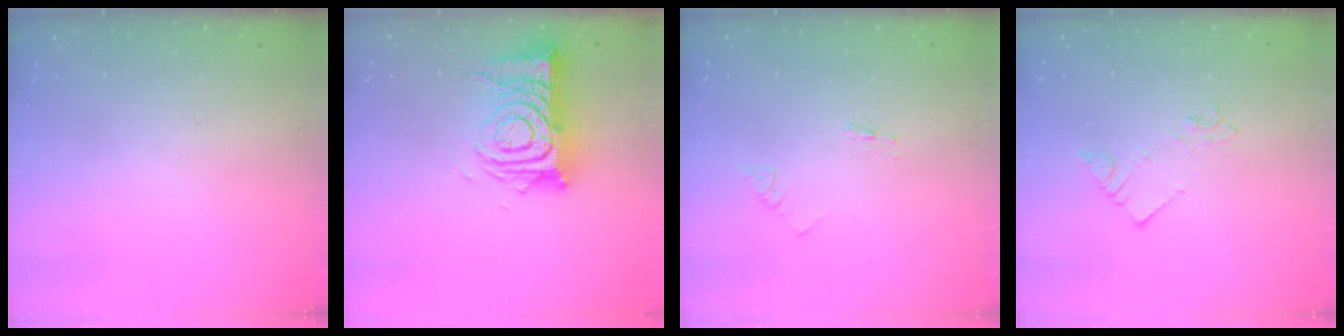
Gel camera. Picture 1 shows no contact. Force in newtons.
{"total": 14.2, "press": 14.1, "slide": 1.2}
{"total": 1.8, "press": 1.8, "slide": 0.2}
{"total": 2.7, "press": 2.7, "slide": 0.3}